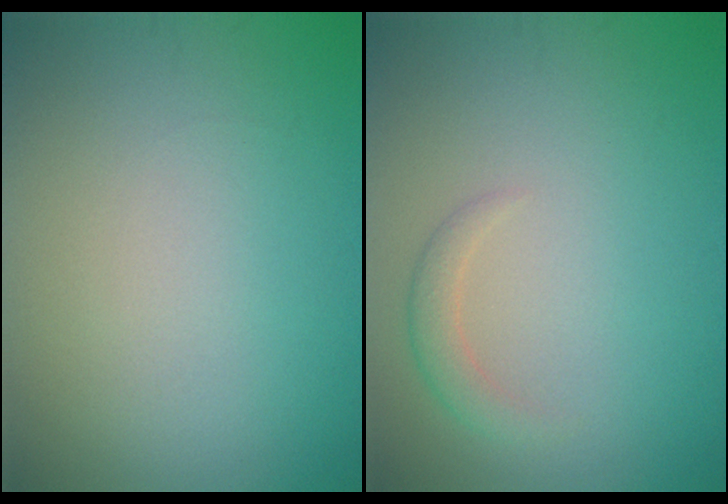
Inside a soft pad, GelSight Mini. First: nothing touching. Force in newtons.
{"total": 1.5, "press": 1.5, "slide": 0.1}